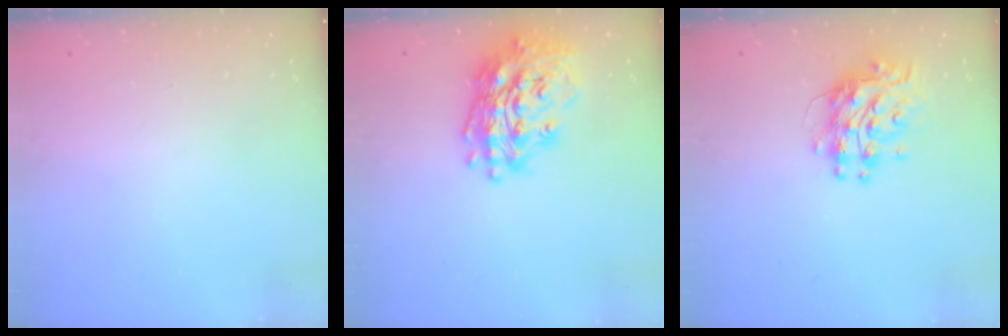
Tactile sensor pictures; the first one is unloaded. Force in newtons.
{"total": 19.7, "press": 19.5, "slide": 2.7}
{"total": 11.5, "press": 11.5, "slide": 1.0}